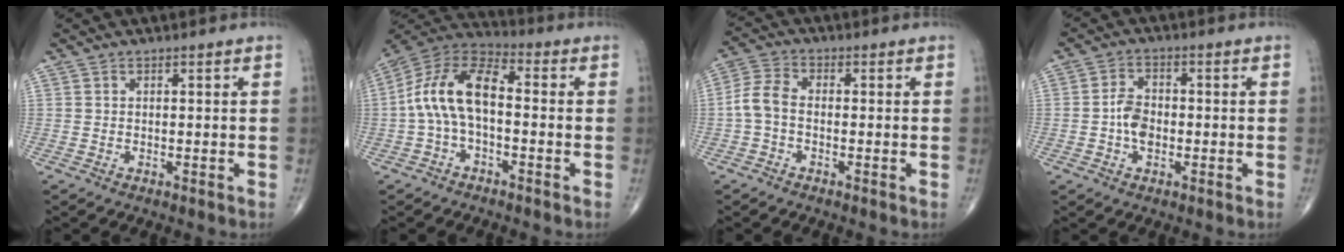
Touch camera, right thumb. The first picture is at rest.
{"total": 12.5, "force": [-0.8, 6.5, 10.7], "torque": [-0.205, 0.041, -0.028]}
{"total": 5.1, "force": [-1.0, 3.1, 3.9], "torque": [-0.083, 0.016, -0.031]}
{"total": 4.7, "force": [-0.9, 3.1, 3.4], "torque": [-0.057, 0.012, -0.023]}